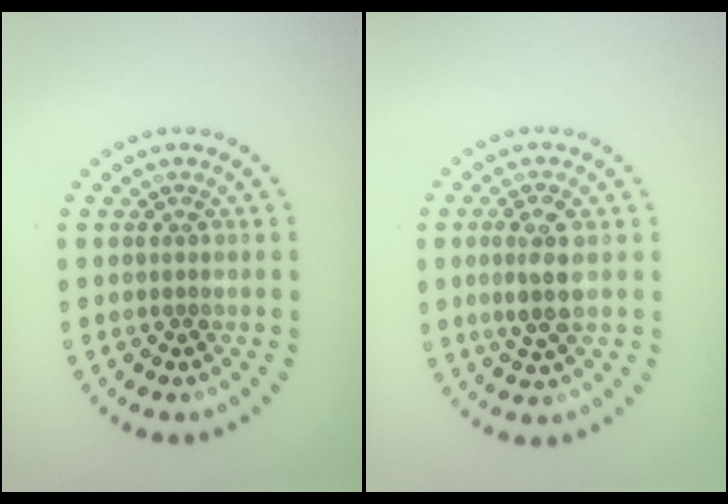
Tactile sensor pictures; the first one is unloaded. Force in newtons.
{"total": 2.8, "press": 2.7, "slide": 0.9}